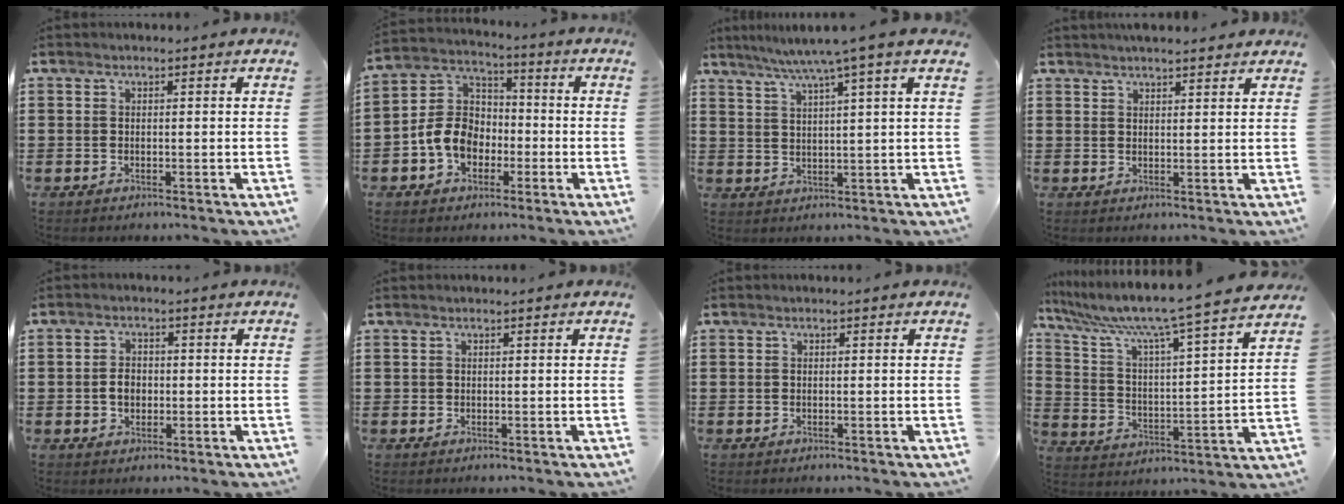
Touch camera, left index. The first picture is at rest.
{"total": 8.2, "force": [-2.6, 6.5, 4.2], "torque": [-0.119, 0.013, -0.057]}
{"total": 5.9, "force": [4.1, -0.9, 4.1], "torque": [-0.091, -0.011, 0.067]}
{"total": 2.4, "force": [2.3, -0.1, 0.4], "torque": [-0.013, -0.002, 0.044]}
{"total": 2.7, "force": [-0.3, 2.0, 1.8], "torque": [-0.038, 0.004, -0.008]}
{"total": 0.0}
{"total": 0.0}
{"total": 8.5, "force": [7.2, -0.7, 4.4], "torque": [-0.116, -0.060, 0.111]}